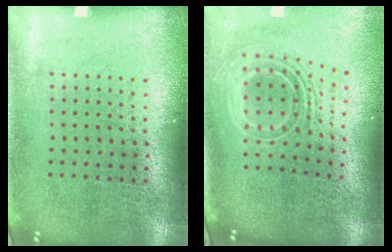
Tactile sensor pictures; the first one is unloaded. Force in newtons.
{"total": 2.5, "press": 1.8, "slide": 1.8}